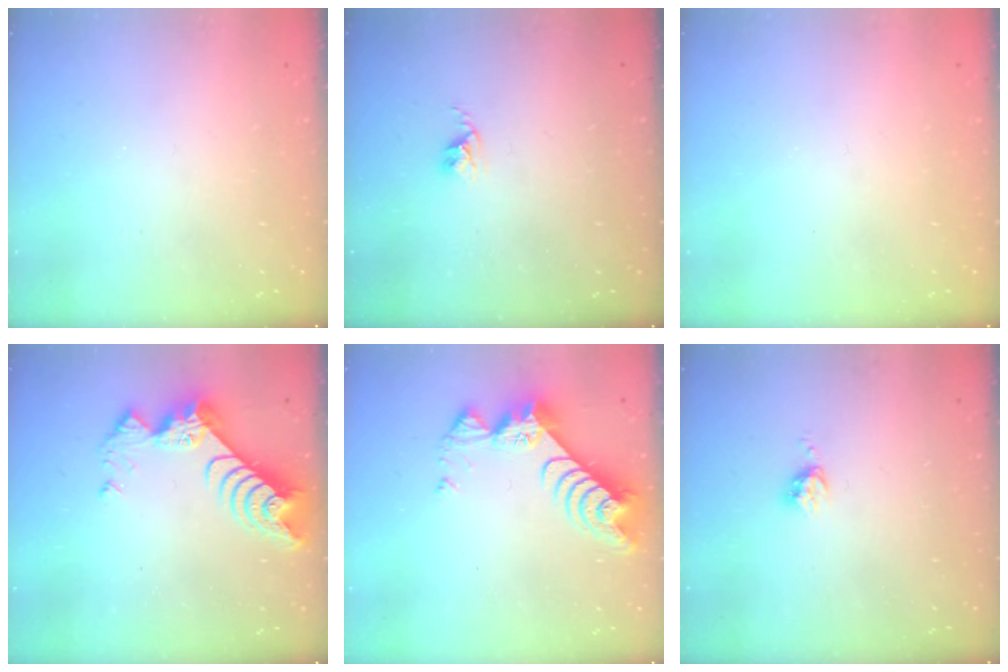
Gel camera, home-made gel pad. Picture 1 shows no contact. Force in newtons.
{"total": 2.4, "press": 2.4, "slide": 0.3}
{"total": 0.0}
{"total": 9.9, "press": 9.9, "slide": 0.8}
{"total": 10.7, "press": 10.7, "slide": 0.9}
{"total": 4.2, "press": 4.1, "slide": 0.4}